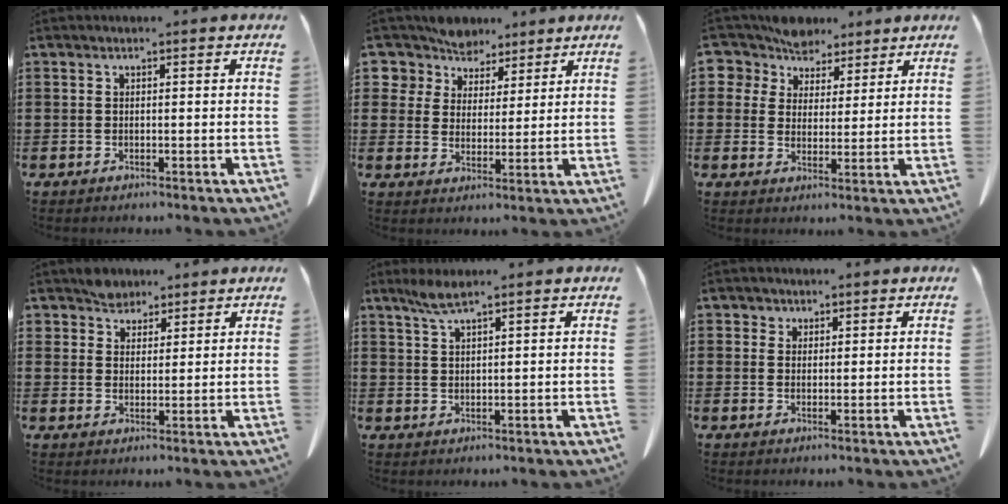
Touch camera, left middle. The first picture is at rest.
{"total": 7.5, "force": [6.6, 3.6, 0.2], "torque": [-0.050, -0.032, 0.125]}
{"total": 6.7, "force": [5.7, 3.6, 0.3], "torque": [-0.047, -0.023, 0.107]}
{"total": 3.7, "force": [3.3, 1.6, 0.0], "torque": [-0.012, 0.000, 0.067]}
{"total": 3.0, "force": [2.3, 0.2, 2.0], "torque": [-0.046, 0.000, 0.042]}
{"total": 1.6, "force": [1.2, 1.1, 0.1], "torque": [0.000, 0.000, 0.022]}